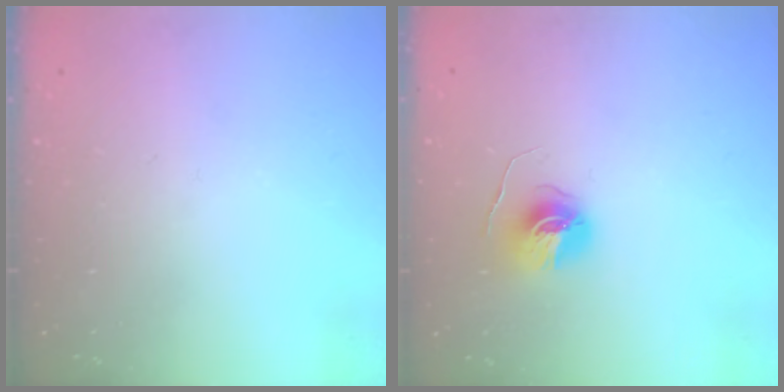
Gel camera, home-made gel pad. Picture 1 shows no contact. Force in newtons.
{"total": 6.7, "press": 6.7, "slide": 0.4}